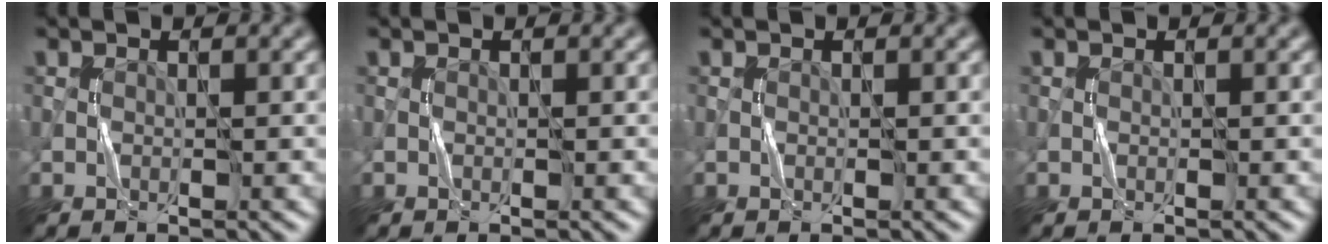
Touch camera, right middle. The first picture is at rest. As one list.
[{"total": 0.0}, {"total": 0.0}, {"total": 0.0}]